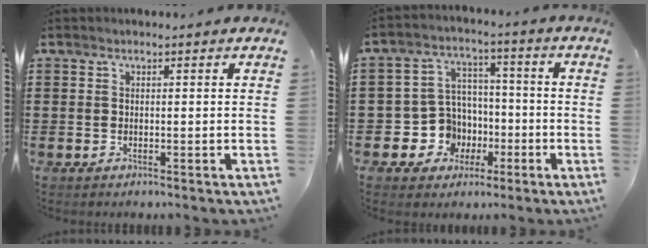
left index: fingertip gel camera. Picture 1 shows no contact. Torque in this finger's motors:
{"motor_torque": [0.58, 0.47, 0.17, 0.02]}